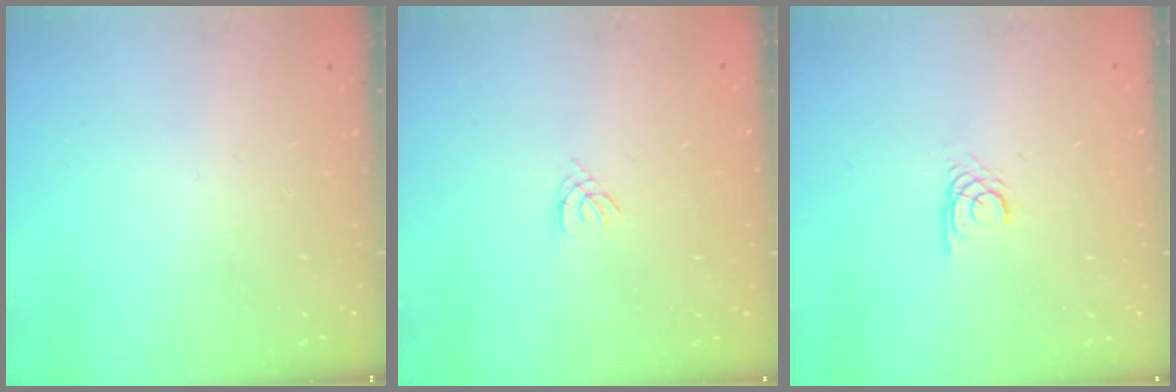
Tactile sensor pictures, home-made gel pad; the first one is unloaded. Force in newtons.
{"total": 1.1, "press": 1.0, "slide": 0.3}
{"total": 2.2, "press": 2.2, "slide": 0.1}